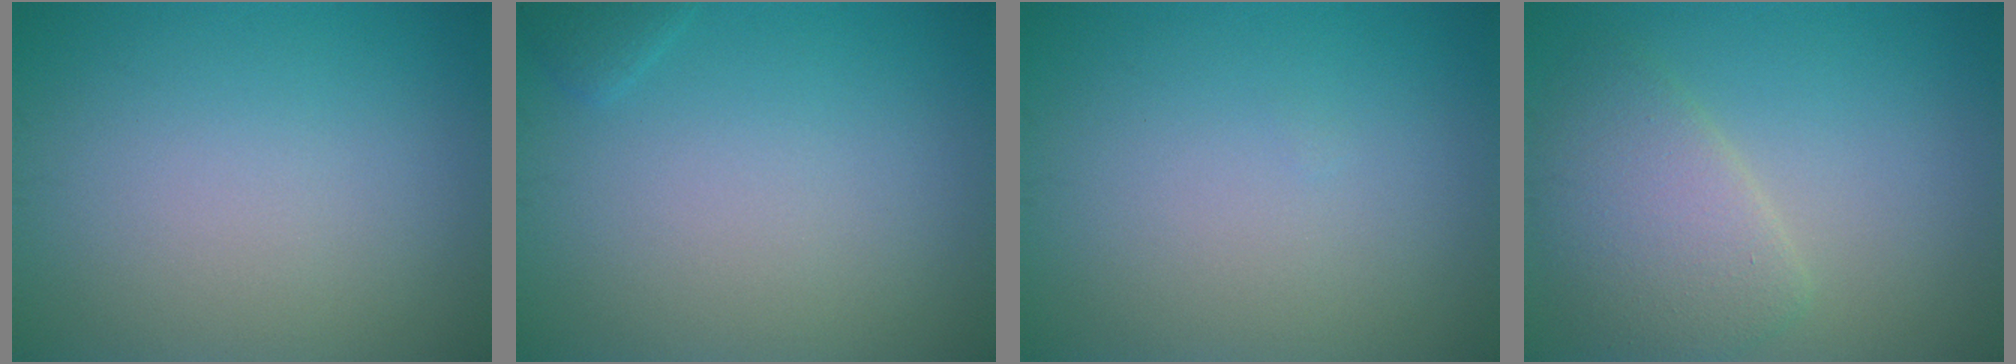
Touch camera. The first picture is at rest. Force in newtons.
{"total": 0.7, "press": 0.7, "slide": 0.1}
{"total": 0.0}
{"total": 4.3, "press": 4.3, "slide": 0.5}